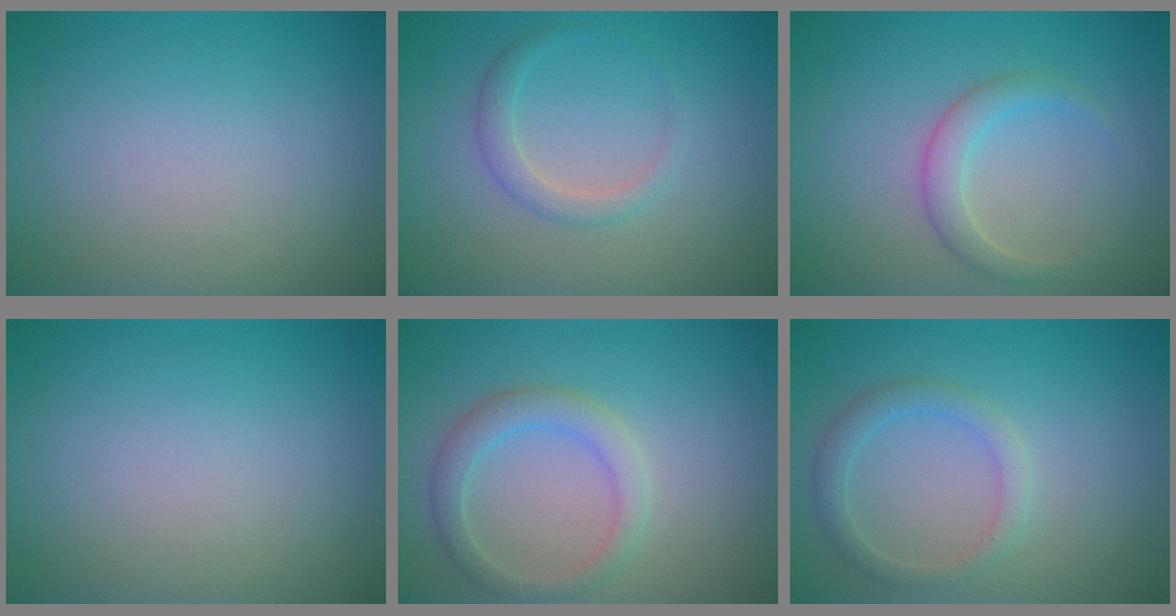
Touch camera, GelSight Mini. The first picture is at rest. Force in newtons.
{"total": 1.8, "press": 1.8, "slide": 0.0}
{"total": 2.3, "press": 2.3, "slide": 0.1}
{"total": 0.0}
{"total": 2.7, "press": 2.7, "slide": 0.2}
{"total": 2.1, "press": 2.1, "slide": 0.3}